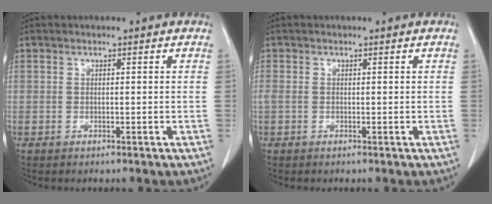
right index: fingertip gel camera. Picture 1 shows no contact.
{"total": 0.8, "force": [0.0, 0.5, 0.6], "torque": [-0.017, 0.009, 0.004]}